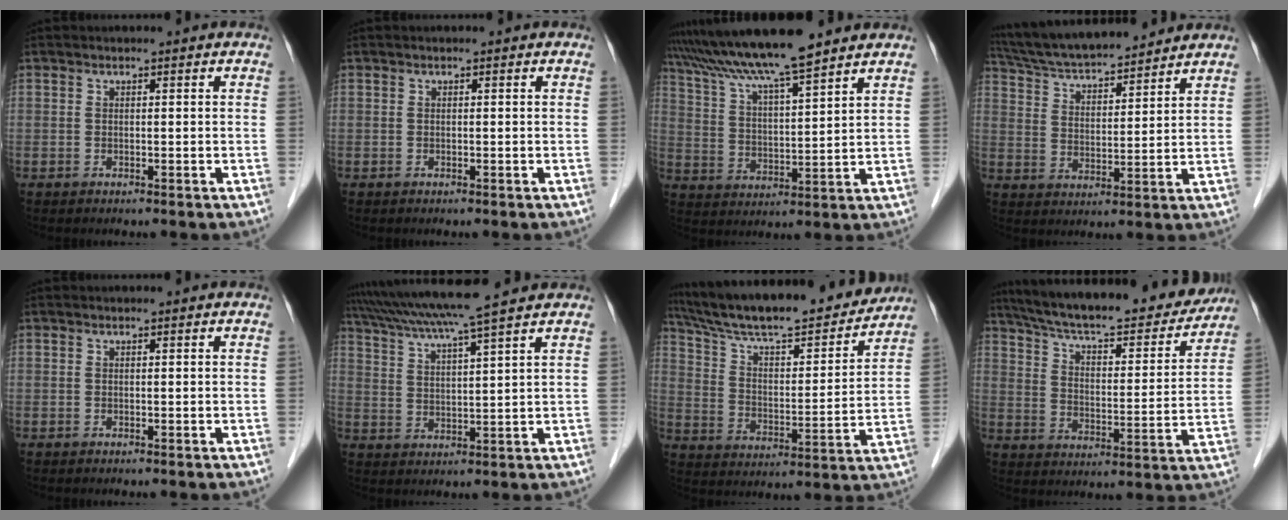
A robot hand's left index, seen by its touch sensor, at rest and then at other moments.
{"total": 0.0}
{"total": 14.0, "force": [11.9, -0.1, 7.3], "torque": [-0.135, 0.020, 0.209]}
{"total": 15.7, "force": [14.4, 2.0, 5.9], "torque": [-0.109, 0.023, 0.244]}
{"total": 0.0}
{"total": 11.9, "force": [10.1, -1.6, 6.2], "torque": [-0.114, 0.019, 0.162]}
{"total": 22.9, "force": [20.2, 3.2, 10.2], "torque": [-0.172, 0.001, 0.306]}
{"total": 26.0, "force": [22.6, 5.4, 11.5], "torque": [-0.189, -0.007, 0.310]}